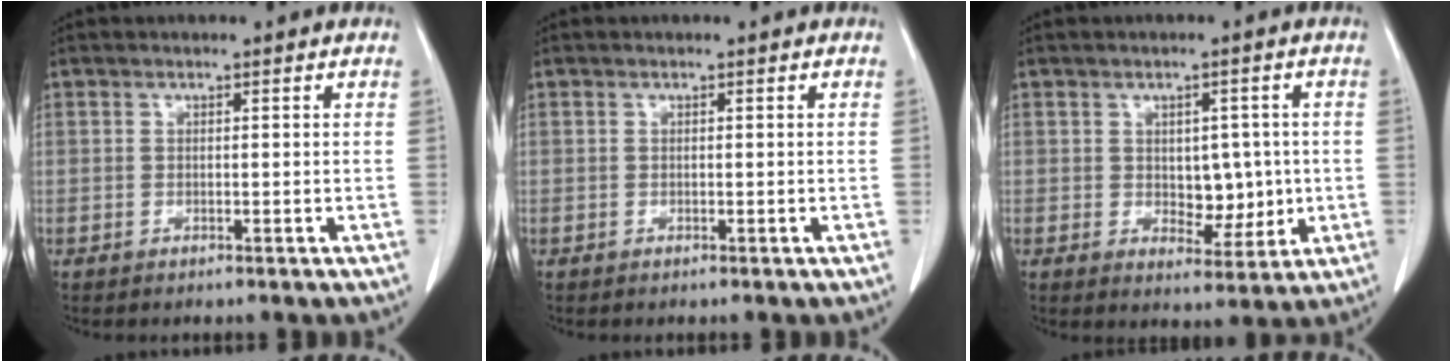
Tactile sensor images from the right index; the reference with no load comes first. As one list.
[{"total": 0.0}, {"total": 6.0, "force": [0.0, 3.5, 4.8], "torque": [-0.059, 0.001, 0.010]}]